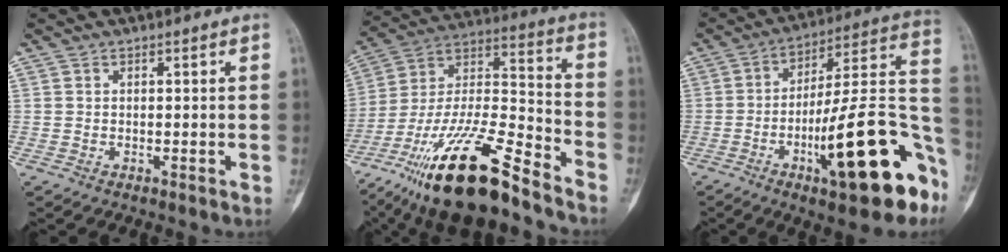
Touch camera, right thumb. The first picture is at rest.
{"total": 24.7, "force": [-17.3, 6.0, 16.6], "torque": [-0.326, 0.061, -0.309]}
{"total": 24.8, "force": [-9.7, 6.5, 21.9], "torque": [-0.265, 0.049, -0.140]}